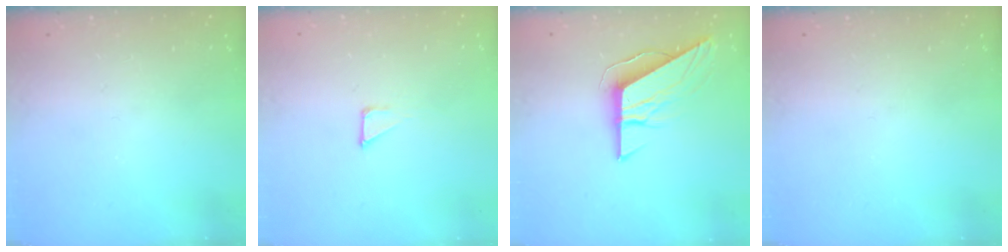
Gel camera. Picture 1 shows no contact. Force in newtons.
{"total": 1.2, "press": 1.2, "slide": 0.0}
{"total": 9.2, "press": 9.2, "slide": 0.6}
{"total": 0.0}